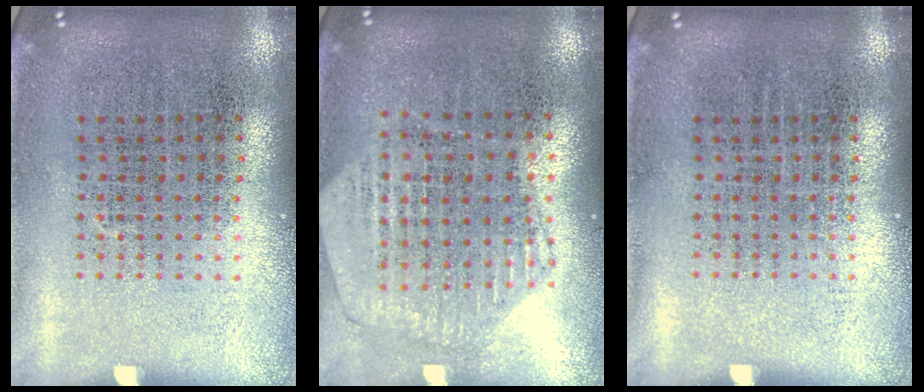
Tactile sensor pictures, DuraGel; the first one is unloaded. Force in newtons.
{"total": 1.1, "press": 1.1, "slide": 0.2}
{"total": 0.0}